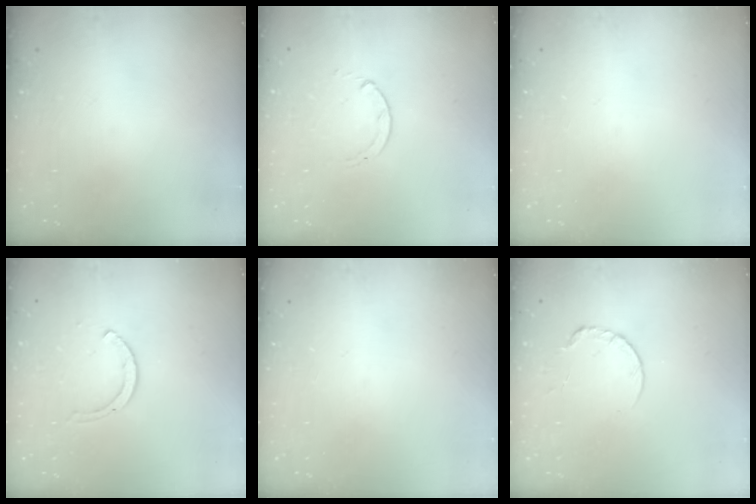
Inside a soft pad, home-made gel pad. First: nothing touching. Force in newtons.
{"total": 0.7, "press": 0.7, "slide": 0.1}
{"total": 0.0}
{"total": 2.6, "press": 2.6, "slide": 0.3}
{"total": 0.0}
{"total": 5.9, "press": 5.9, "slide": 0.5}